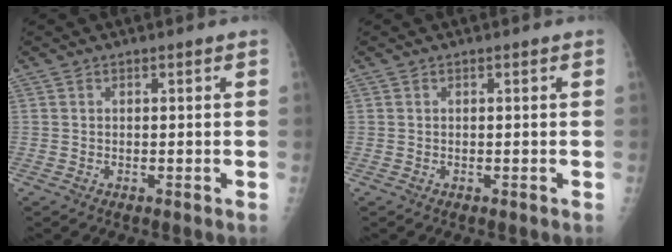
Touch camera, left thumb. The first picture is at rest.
{"total": 0.0}